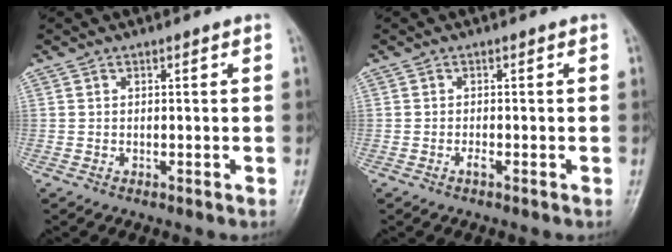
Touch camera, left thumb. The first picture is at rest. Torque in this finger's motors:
{"motor_torque": [-0.03, 0.03, 0.07, 0.03, 0.00]}